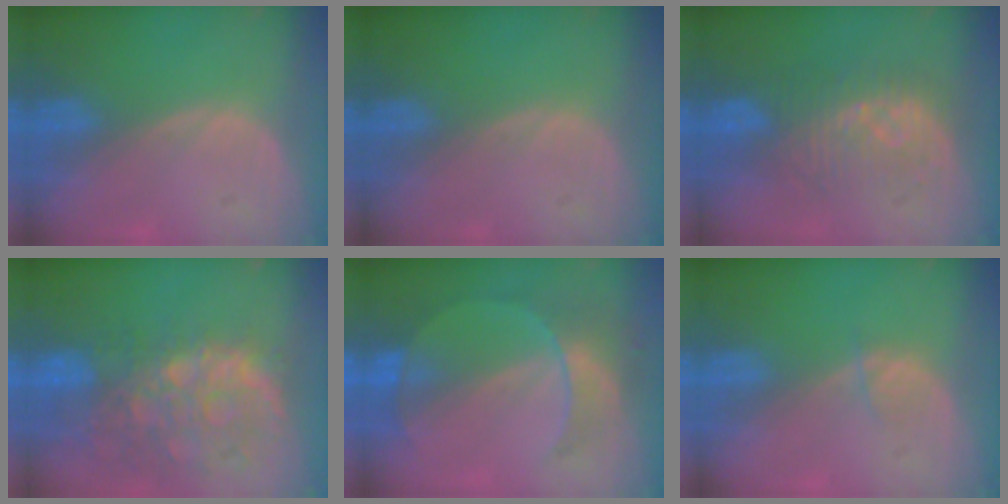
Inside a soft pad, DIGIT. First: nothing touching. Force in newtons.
{"total": 0.0}
{"total": 7.8, "press": 7.7, "slide": 1.1}
{"total": 12.8, "press": 10.5, "slide": 7.3}
{"total": 7.6, "press": 6.8, "slide": 3.5}
{"total": 1.2, "press": 1.2, "slide": 0.2}